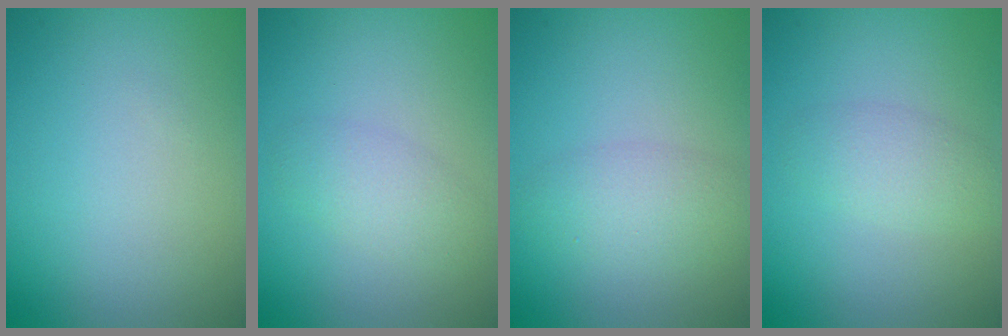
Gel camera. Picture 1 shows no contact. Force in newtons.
{"total": 2.2, "press": 2.2, "slide": 0.1}
{"total": 2.7, "press": 2.7, "slide": 0.2}
{"total": 1.5, "press": 1.5, "slide": 0.0}